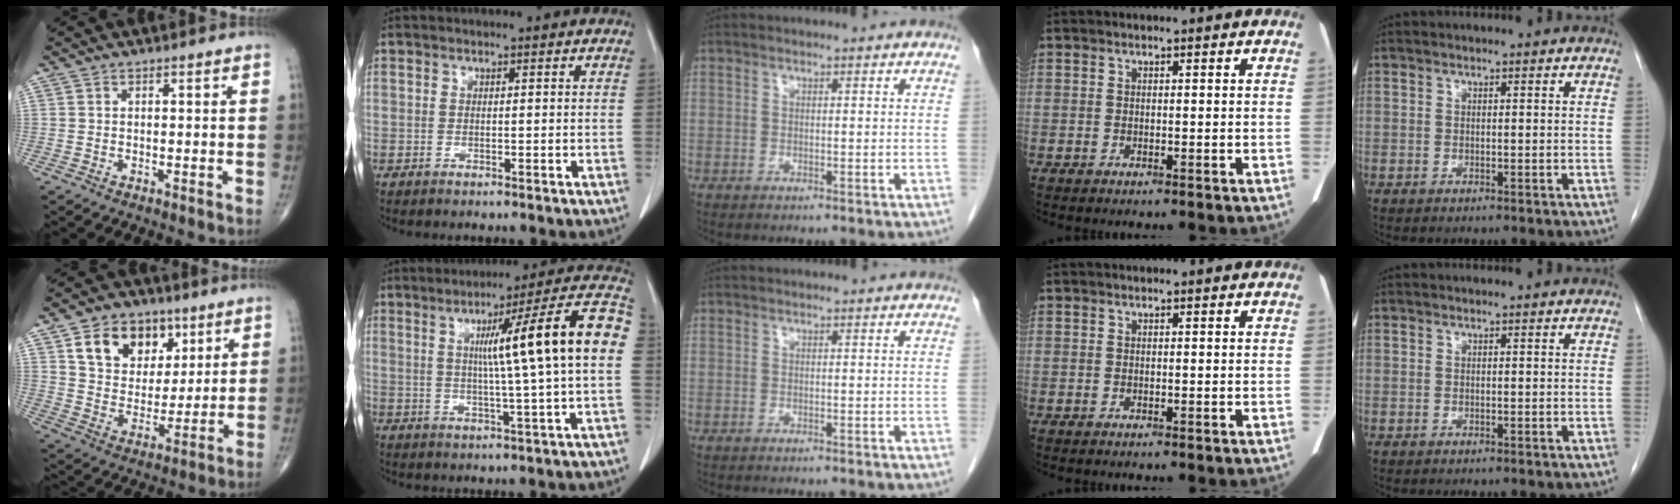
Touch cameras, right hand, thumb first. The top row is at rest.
{"thumb": {"total": 14.3, "force": [6.7, 10.3, 7.3], "torque": [-0.080, -0.025, 0.120]}, "index": {"total": 15.7, "force": [1.8, -1.3, 15.5], "torque": [-0.219, 0.019, 0.019]}, "middle": {"total": 1.9, "force": [-1.8, 0.0, 0.6], "torque": [-0.008, -0.001, -0.021]}}